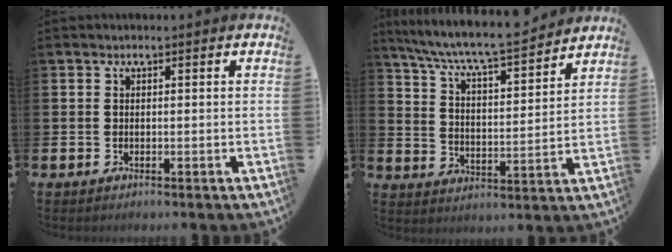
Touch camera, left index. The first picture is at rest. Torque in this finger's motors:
{"motor_torque": [1.10, -1.04, 0.43, 0.21]}